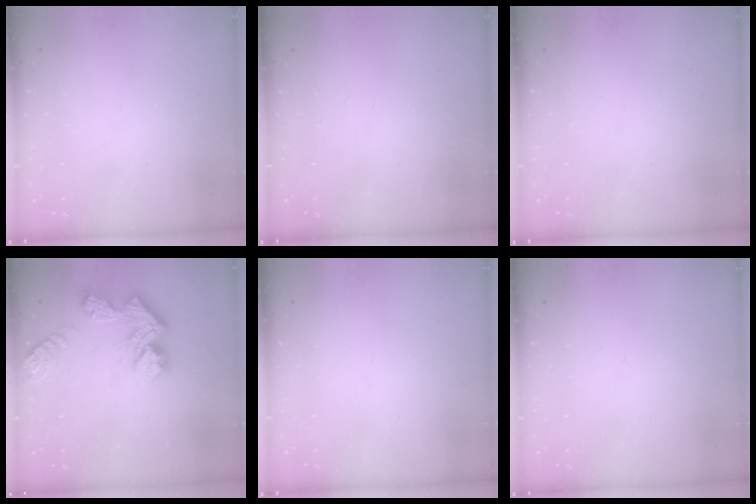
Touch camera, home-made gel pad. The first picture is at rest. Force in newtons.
{"total": 0.0}
{"total": 0.0}
{"total": 12.2, "press": 12.1, "slide": 1.0}
{"total": 0.0}
{"total": 0.0}